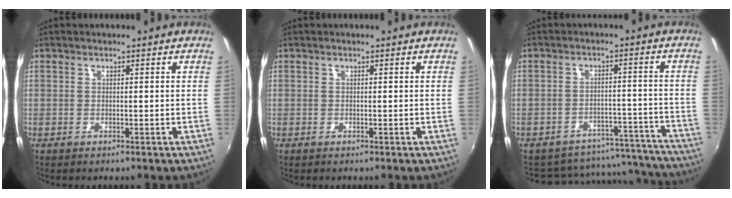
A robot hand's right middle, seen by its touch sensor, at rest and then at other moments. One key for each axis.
{"total": 0.0}
{"total": 17.0, "fx": -15.2, "fy": 6.8, "fz": 3.2, "tx": -0.064, "ty": 0.049, "tz": -0.173}